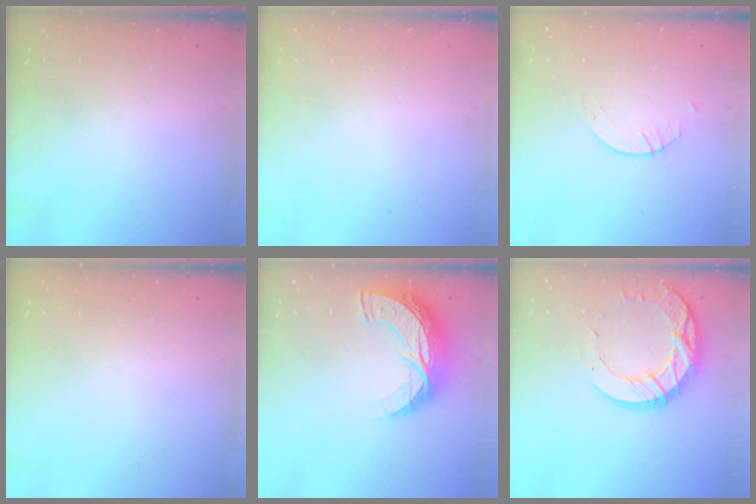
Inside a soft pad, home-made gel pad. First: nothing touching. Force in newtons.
{"total": 0.0}
{"total": 2.6, "press": 2.6, "slide": 0.2}
{"total": 0.0}
{"total": 13.7, "press": 13.6, "slide": 0.8}
{"total": 16.6, "press": 16.5, "slide": 1.3}